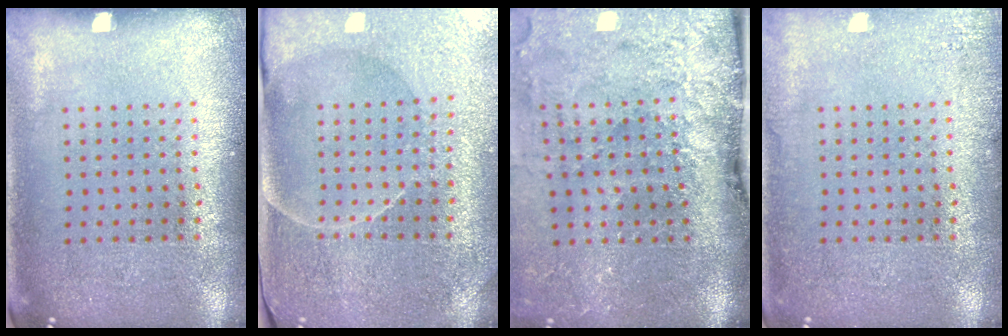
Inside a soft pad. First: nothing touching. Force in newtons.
{"total": 3.8, "press": 3.7, "slide": 0.7}
{"total": 4.9, "press": 3.8, "slide": 3.2}
{"total": 1.8, "press": 1.8, "slide": 0.3}